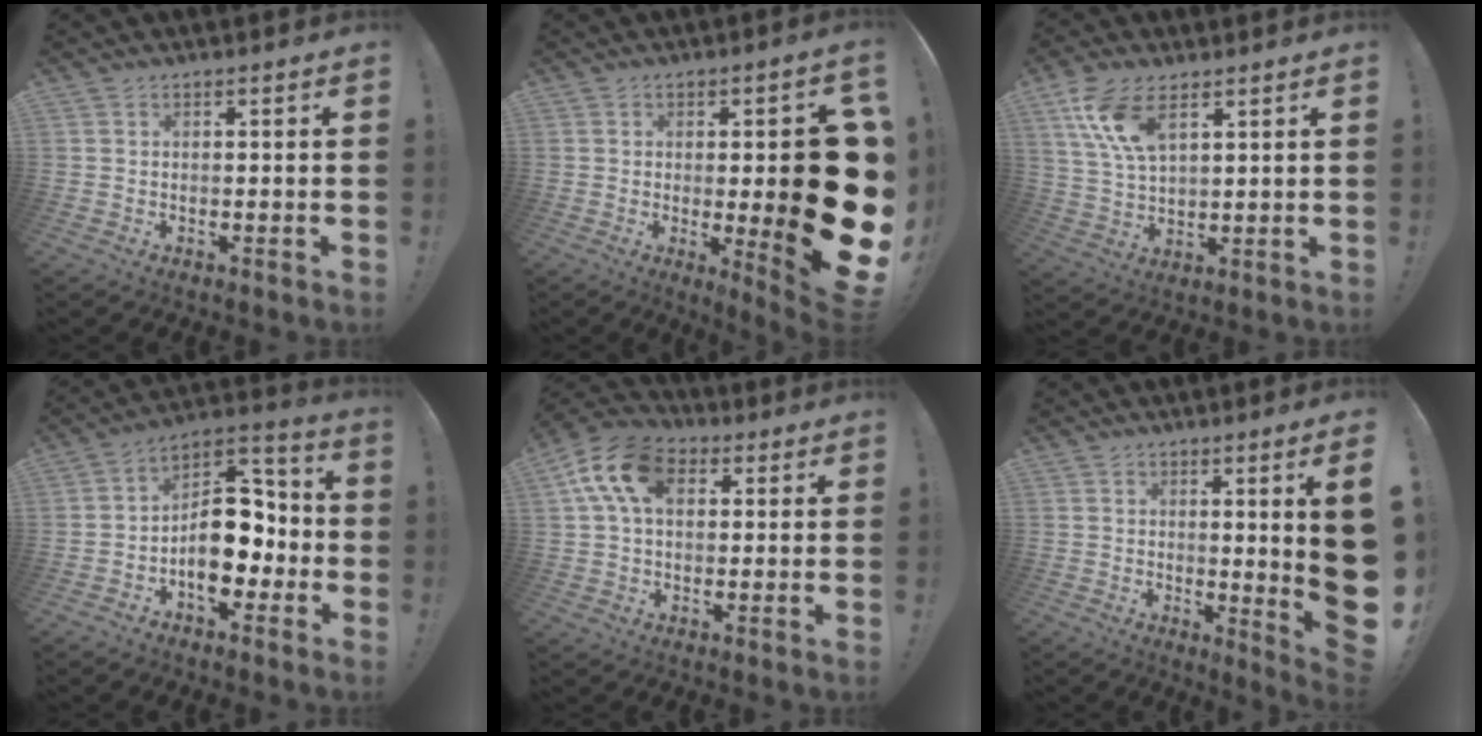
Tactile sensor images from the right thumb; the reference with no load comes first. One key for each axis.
{"total": 18.6, "fx": -0.7, "fy": 3.6, "fz": 18.2, "tx": -0.231, "ty": -0.018, "tz": -0.001}
{"total": 11.5, "fx": 6.5, "fy": 5.5, "fz": 7.8, "tx": -0.158, "ty": -0.021, "tz": 0.120}
{"total": 14.7, "fx": -3.4, "fy": 10.2, "fz": 9.9, "tx": -0.134, "ty": 0.027, "tz": -0.051}
{"total": 15.1, "fx": 5.0, "fy": 10.0, "fz": 10.2, "tx": -0.178, "ty": -0.005, "tz": 0.093}
{"total": 10.1, "fx": 0.9, "fy": -0.8, "fz": 10.1, "tx": -0.134, "ty": -0.037, "tz": 0.010}